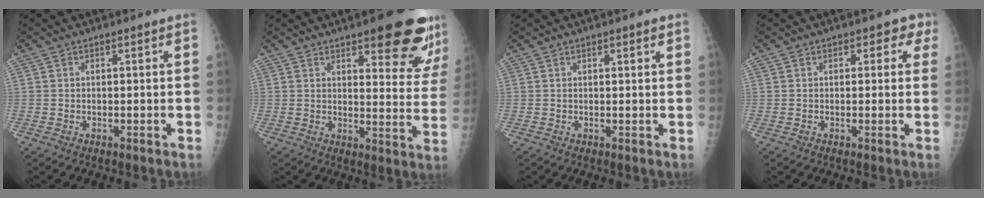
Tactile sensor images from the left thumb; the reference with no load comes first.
{"total": 16.8, "force": [10.6, 5.2, 11.9], "torque": [-0.112, -0.063, 0.128]}
{"total": 1.2, "force": [0.8, 0.3, 0.8], "torque": [-0.010, -0.002, 0.010]}
{"total": 2.7, "force": [1.3, 2.0, 1.2], "torque": [0.019, 0.000, 0.007]}